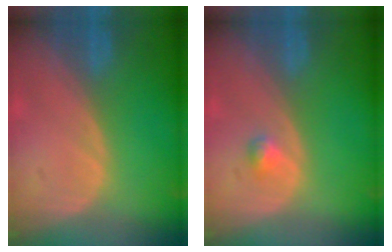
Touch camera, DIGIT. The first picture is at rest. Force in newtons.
{"total": 1.3, "press": 1.2, "slide": 0.1}